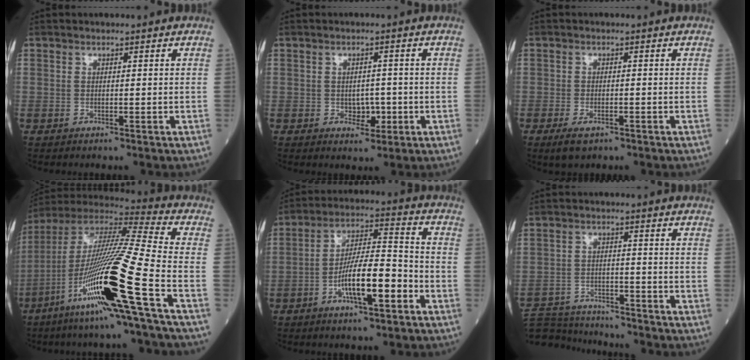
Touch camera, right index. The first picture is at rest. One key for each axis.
{"total": 3.0, "fx": -0.6, "fy": 2.0, "fz": 2.1, "tx": -0.023, "ty": 0.004, "tz": -0.005}
{"total": 3.1, "fx": -1.8, "fy": 1.3, "fz": 2.1, "tx": -0.048, "ty": -0.006, "tz": -0.025}
{"total": 23.9, "fx": -9.6, "fy": -0.8, "fz": 21.9, "tx": -0.428, "ty": -0.045, "tz": -0.186}
{"total": 11.3, "fx": -4.4, "fy": 2.2, "fz": 10.2, "tx": -0.186, "ty": 0.010, "tz": -0.077}
{"total": 11.9, "fx": -11.5, "fy": 1.7, "fz": 2.7, "tx": -0.052, "ty": 0.002, "tz": -0.181}